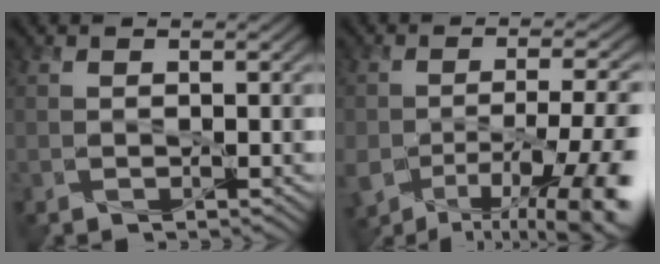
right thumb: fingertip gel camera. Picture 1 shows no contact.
{"total": 13.8, "force": [-6.9, 6.1, 10.2], "torque": [-0.167, -0.037, -0.102]}